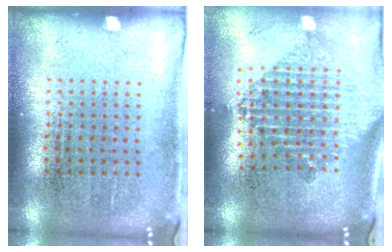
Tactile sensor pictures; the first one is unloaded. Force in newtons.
{"total": 2.2, "press": 1.7, "slide": 1.4}